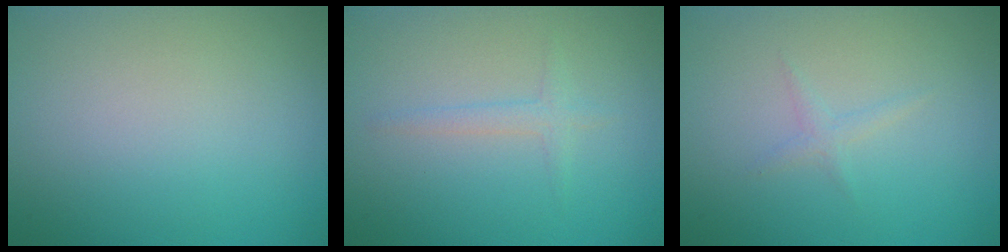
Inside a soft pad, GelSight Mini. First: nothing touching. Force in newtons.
{"total": 1.2, "press": 1.2, "slide": 0.1}
{"total": 0.9, "press": 0.9, "slide": 0.0}